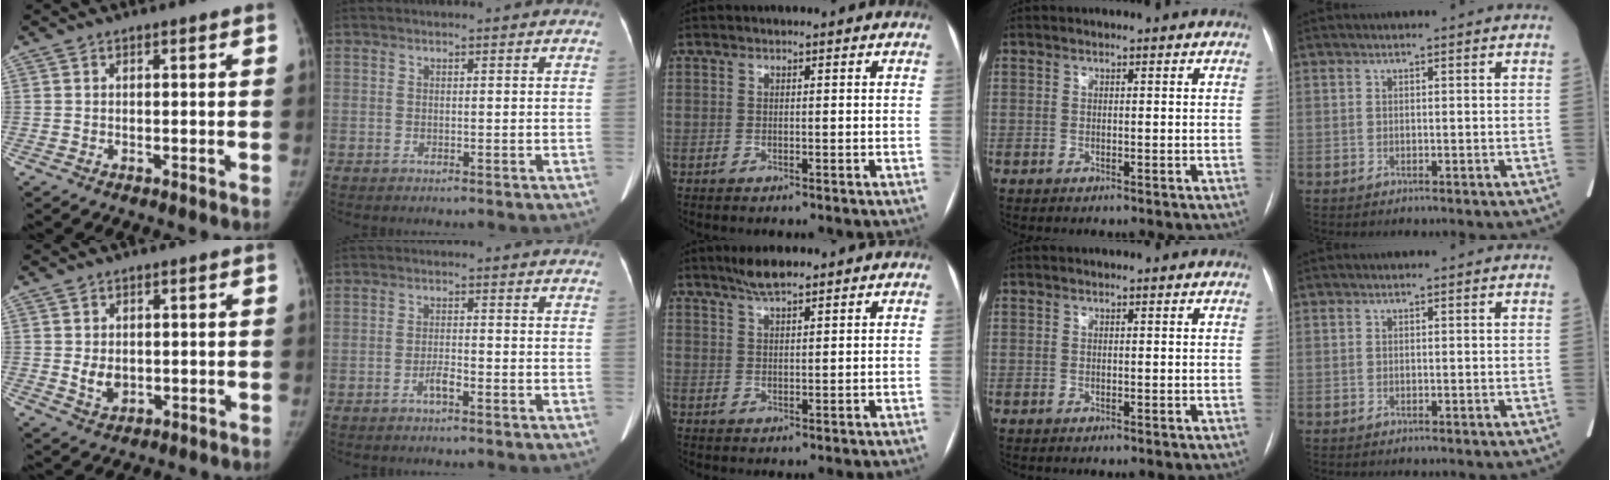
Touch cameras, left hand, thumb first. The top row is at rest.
{"thumb": {"total": 3.4, "force": [0.0, 2.6, 2.2], "torque": [-0.029, -0.015, 0.008]}, "index": {"total": 2.0, "force": [-1.3, 0.3, 1.5], "torque": [-0.027, 0.001, -0.024]}, "middle": {"total": 3.9, "force": [3.2, 0.5, 2.2], "torque": [-0.047, 0.008, 0.060]}}